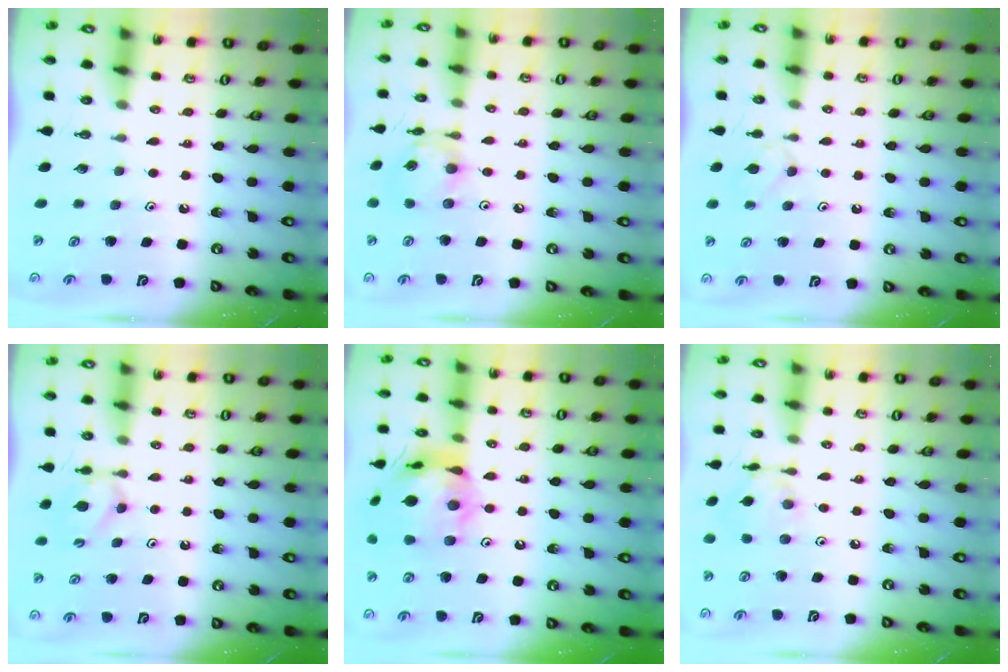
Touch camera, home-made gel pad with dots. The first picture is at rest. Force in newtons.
{"total": 12.2, "press": 12.1, "slide": 1.0}
{"total": 2.9, "press": 2.8, "slide": 0.6}
{"total": 4.8, "press": 4.7, "slide": 0.8}
{"total": 18.9, "press": 18.8, "slide": 2.0}
{"total": 10.1, "press": 10.1, "slide": 0.9}